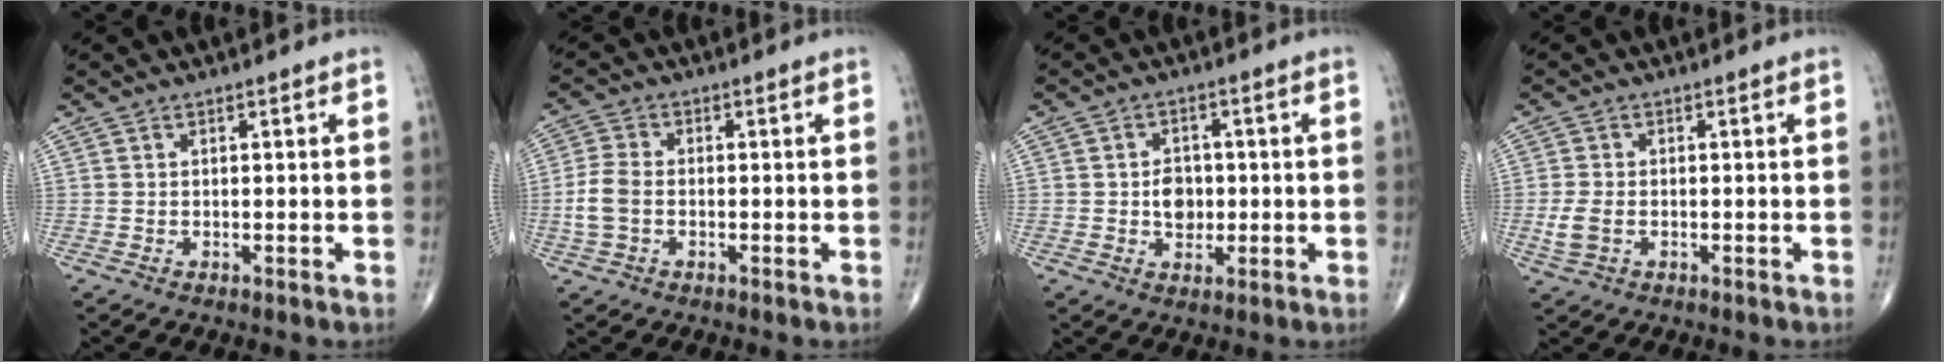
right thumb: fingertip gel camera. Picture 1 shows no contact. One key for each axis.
{"total": 5.4, "fx": -1.0, "fy": 3.4, "fz": 4.0, "tx": -0.095, "ty": 0.015, "tz": -0.024}
{"total": 4.9, "fx": -0.3, "fy": 3.8, "fz": 3.1, "tx": -0.026, "ty": 0.004, "tz": -0.005}
{"total": 3.7, "fx": -0.9, "fy": 2.3, "fz": 2.8, "tx": -0.069, "ty": 0.005, "tz": -0.015}